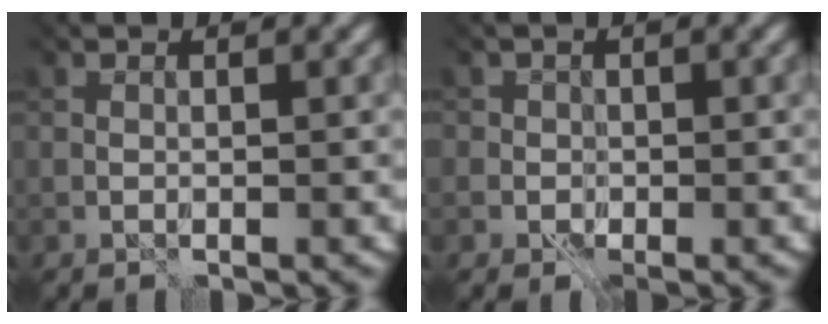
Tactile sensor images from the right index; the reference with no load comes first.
{"total": 1.4, "force": [0.3, 1.3, -0.3], "torque": [0.031, 0.004, -0.011]}